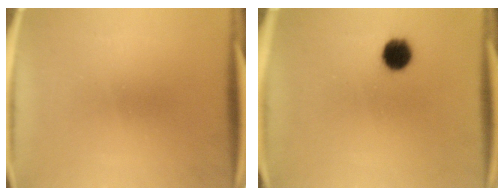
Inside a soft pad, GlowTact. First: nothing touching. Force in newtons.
{"total": 6.5}